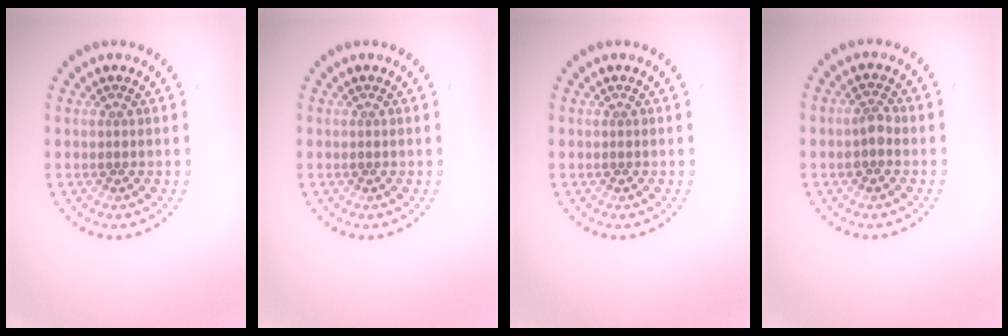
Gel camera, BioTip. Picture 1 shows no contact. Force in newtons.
{"total": 0.0}
{"total": 0.0}
{"total": 1.5, "press": 1.5, "slide": 0.3}